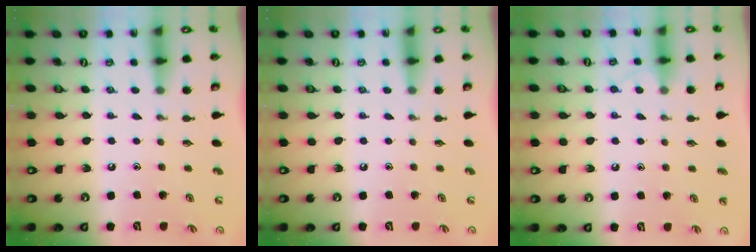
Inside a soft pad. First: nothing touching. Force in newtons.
{"total": 0.0}
{"total": 4.2, "press": 4.2, "slide": 0.4}